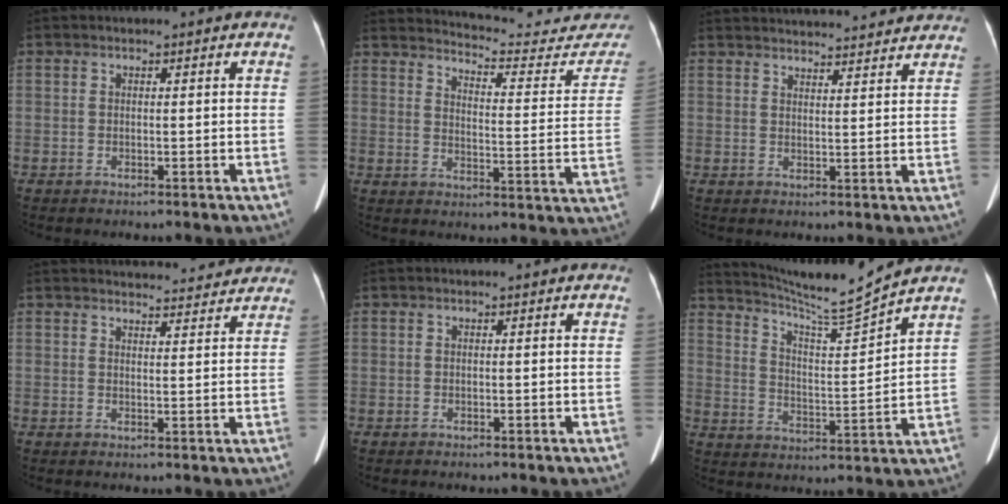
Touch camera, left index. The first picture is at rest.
{"total": 22.2, "force": [21.5, 2.6, 4.9], "torque": [-0.055, -0.107, 0.246]}
{"total": 20.0, "force": [19.0, 2.8, 5.7], "torque": [-0.083, 0.008, 0.243]}
{"total": 13.3, "force": [12.8, 2.2, 2.6], "torque": [-0.011, 0.005, 0.145]}
{"total": 0.0}
{"total": 11.4, "force": [10.6, -2.7, 3.4], "torque": [-0.066, -0.037, 0.180]}